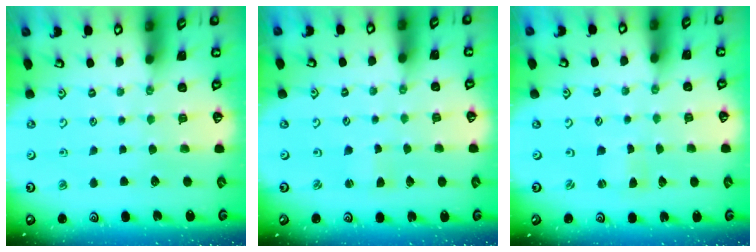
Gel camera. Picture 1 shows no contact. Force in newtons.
{"total": 1.6, "press": 1.6, "slide": 0.2}
{"total": 0.0}